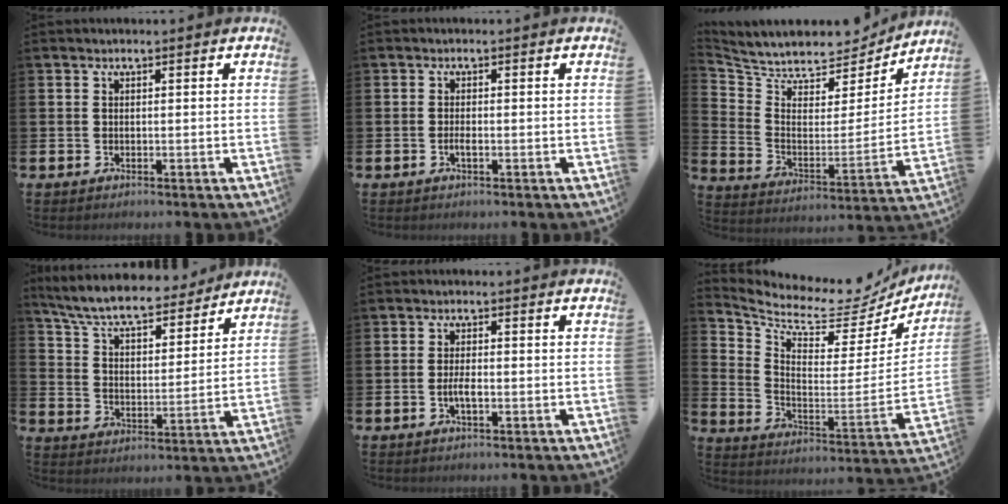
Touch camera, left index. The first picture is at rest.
{"total": 1.0, "force": [-0.4, 0.3, 0.9], "torque": [-0.020, 0.000, -0.006]}
{"total": 7.0, "force": [6.6, 2.2, 0.9], "torque": [-0.062, -0.060, 0.112]}
{"total": 8.0, "force": [7.4, 1.4, 2.7], "torque": [-0.087, -0.047, 0.129]}
{"total": 2.1, "force": [-0.6, 0.7, 1.9], "torque": [-0.032, 0.000, -0.012]}
{"total": 7.1, "force": [6.0, 2.9, 2.5], "torque": [-0.070, -0.062, 0.096]}